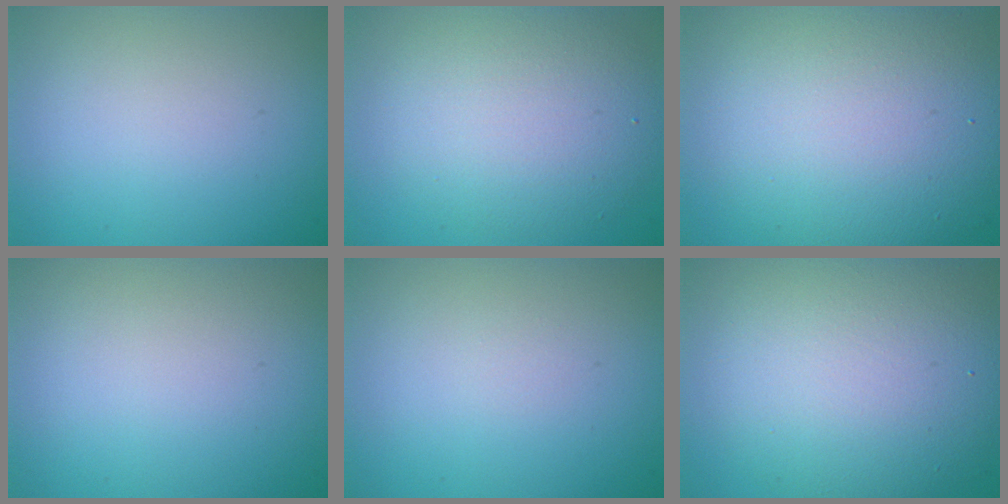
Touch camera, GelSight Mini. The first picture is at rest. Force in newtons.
{"total": 5.7, "press": 5.7, "slide": 0.2}
{"total": 10.7, "press": 10.6, "slide": 0.5}
{"total": 0.0}
{"total": 0.0}
{"total": 9.2, "press": 9.2, "slide": 0.3}